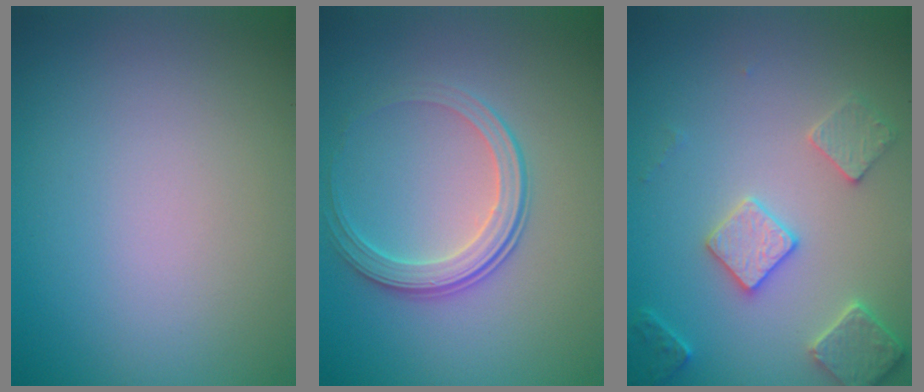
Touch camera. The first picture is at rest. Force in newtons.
{"total": 2.8, "press": 2.2, "slide": 1.8}
{"total": 3.7, "press": 3.4, "slide": 1.4}